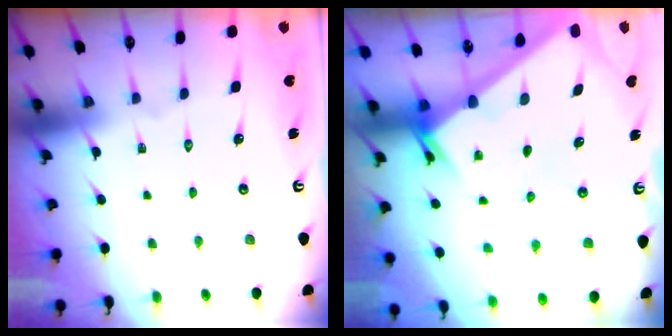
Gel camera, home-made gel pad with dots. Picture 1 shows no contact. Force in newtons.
{"total": 2.3, "press": 2.3, "slide": 0.2}